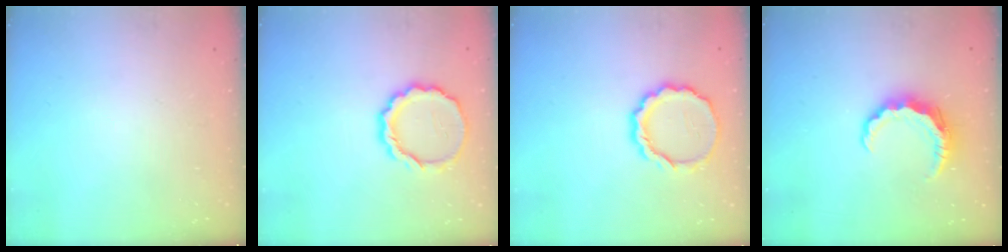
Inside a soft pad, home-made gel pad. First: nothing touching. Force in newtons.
{"total": 10.9, "press": 10.7, "slide": 2.0}
{"total": 10.9, "press": 10.7, "slide": 2.0}
{"total": 8.3, "press": 8.2, "slide": 1.3}